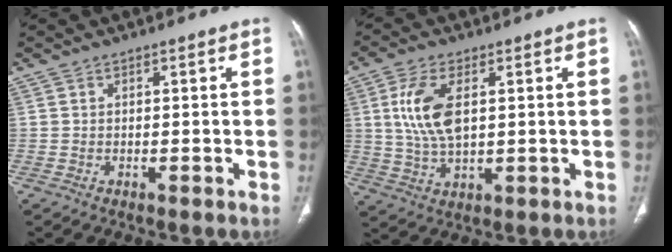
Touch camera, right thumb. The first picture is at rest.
{"total": 9.8, "force": [2.1, 5.0, 8.2], "torque": [-0.170, -0.003, 0.042]}